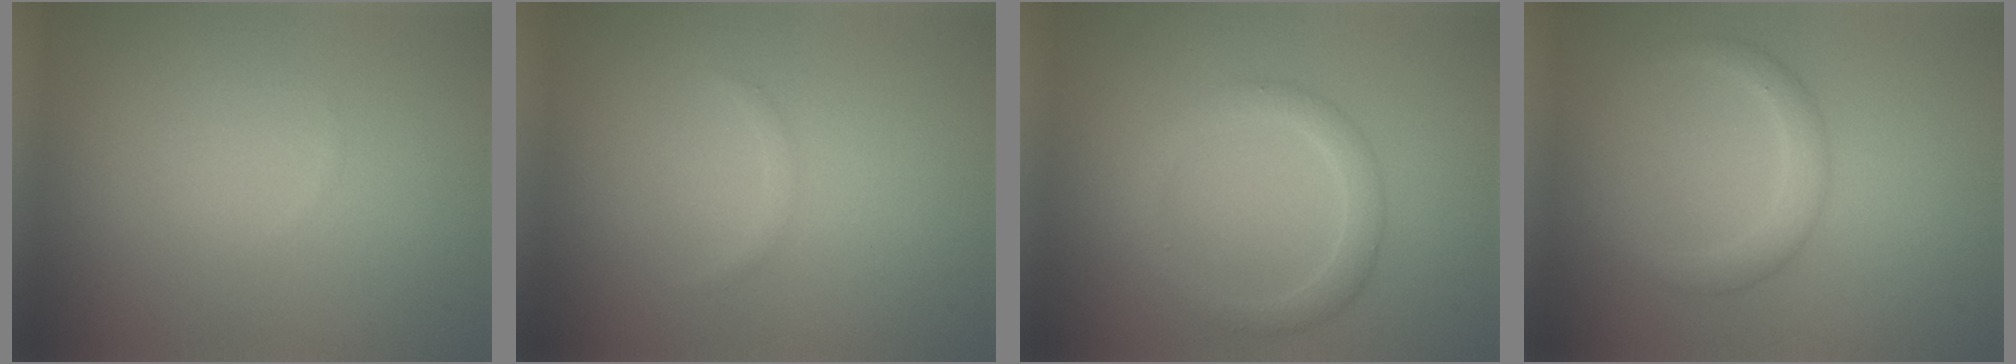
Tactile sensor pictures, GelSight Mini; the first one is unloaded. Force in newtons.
{"total": 0.5, "press": 0.5, "slide": 0.0}
{"total": 2.2, "press": 2.2, "slide": 0.0}
{"total": 2.1, "press": 2.1, "slide": 0.1}